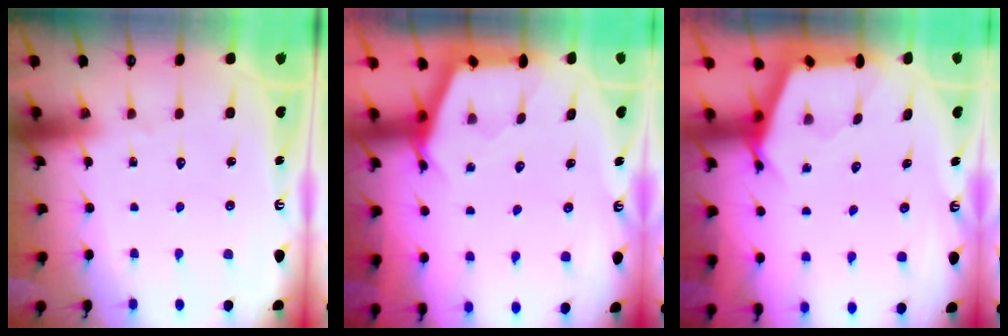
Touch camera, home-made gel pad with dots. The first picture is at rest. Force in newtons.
{"total": 2.8, "press": 2.8, "slide": 0.4}
{"total": 2.7, "press": 2.6, "slide": 0.3}